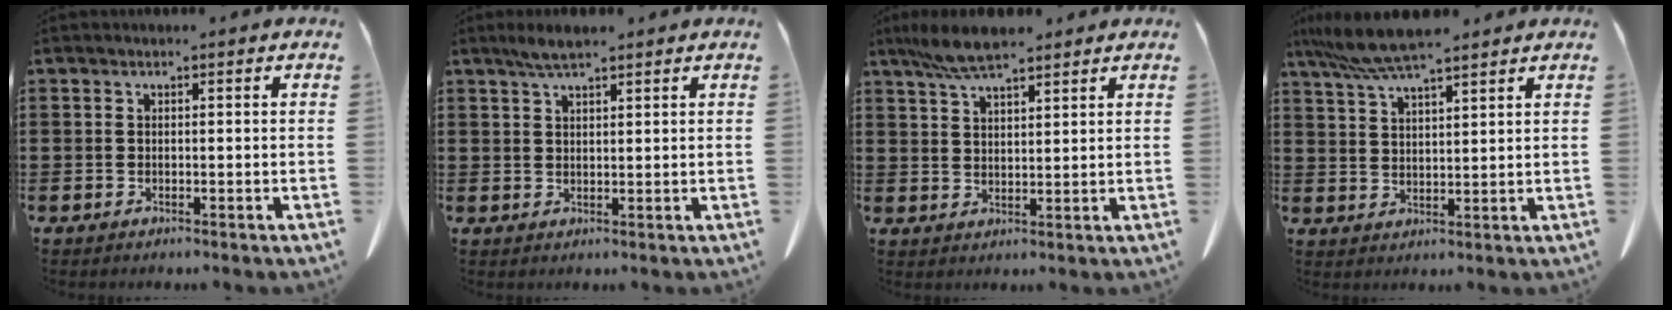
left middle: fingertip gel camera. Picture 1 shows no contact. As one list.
[{"total": 2.9, "force": [2.2, 0.7, 1.8], "torque": [-0.039, 0.002, 0.040]}, {"total": 6.4, "force": [5.2, 1.3, 3.5], "torque": [-0.082, -0.006, 0.097]}, {"total": 6.8, "force": [5.8, 0.4, 3.7], "torque": [-0.087, -0.018, 0.105]}]